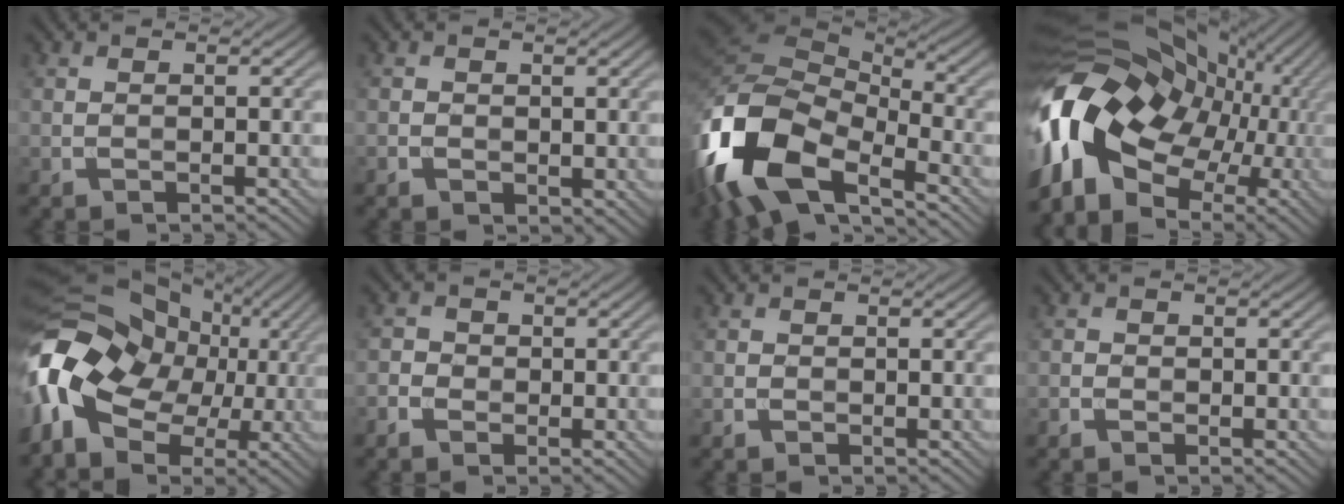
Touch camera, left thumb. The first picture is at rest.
{"total": 1.6, "force": [0.1, 1.4, 0.6], "torque": [-0.017, -0.009, 0.002]}
{"total": 16.7, "force": [-7.1, 8.7, 12.3], "torque": [-0.304, -0.015, -0.141]}
{"total": 17.5, "force": [-2.3, 12.8, 11.7], "torque": [-0.253, -0.008, -0.038]}
{"total": 15.3, "force": [-2.0, 11.7, 9.6], "torque": [-0.219, -0.008, -0.044]}
{"total": 2.5, "force": [-1.2, 2.1, 0.6], "torque": [-0.014, 0.000, -0.029]}
{"total": 0.6, "force": [-0.3, 0.5, 0.1], "torque": [-0.002, -0.003, -0.006]}
{"total": 1.1, "force": [-0.6, 0.9, 0.3], "torque": [-0.006, -0.001, -0.015]}